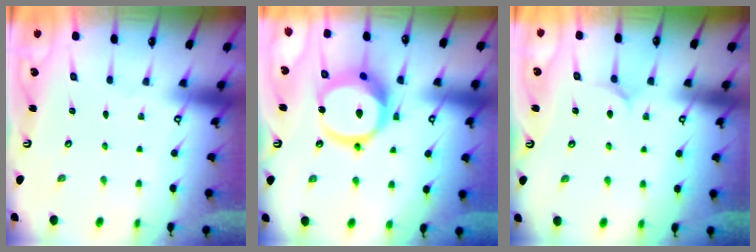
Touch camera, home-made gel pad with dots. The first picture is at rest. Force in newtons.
{"total": 16.2, "press": 16.0, "slide": 2.1}
{"total": 4.6, "press": 4.5, "slide": 0.4}